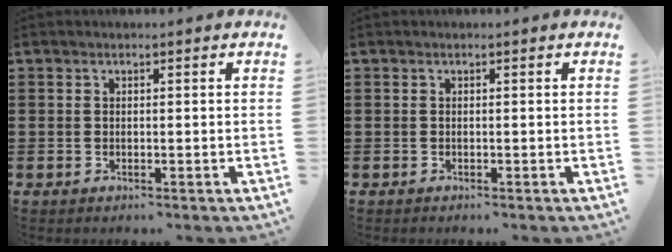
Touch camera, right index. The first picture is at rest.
{"total": 0.0}